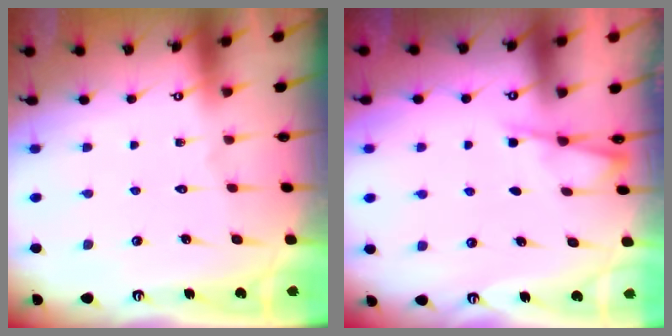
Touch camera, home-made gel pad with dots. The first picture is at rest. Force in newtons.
{"total": 2.8, "press": 2.8, "slide": 0.3}